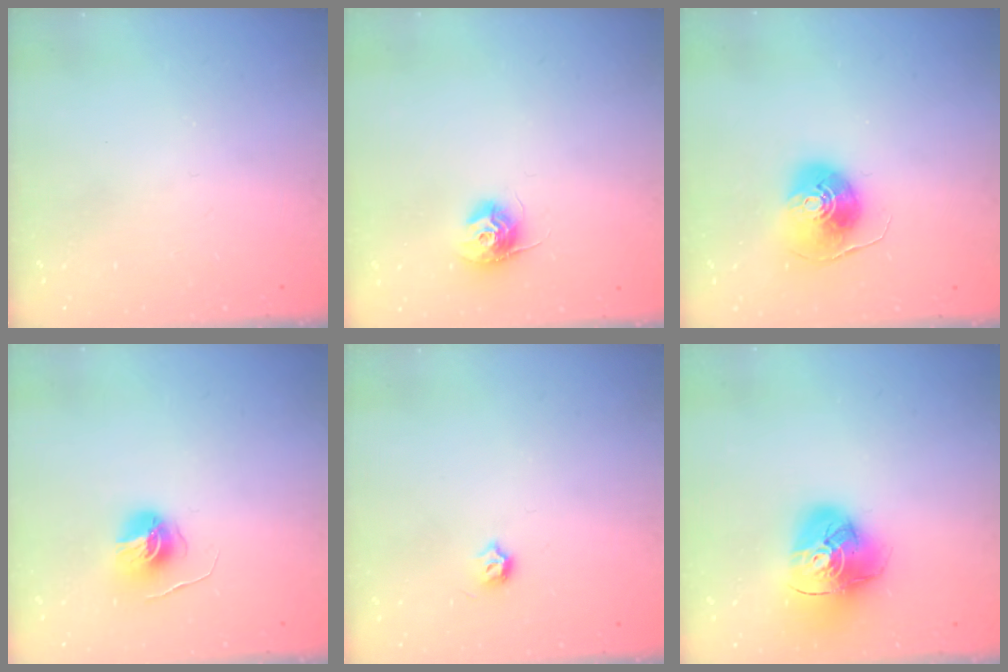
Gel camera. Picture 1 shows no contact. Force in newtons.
{"total": 10.6, "press": 10.6, "slide": 0.7}
{"total": 8.8, "press": 8.8, "slide": 0.6}
{"total": 6.7, "press": 6.7, "slide": 0.4}
{"total": 4.0, "press": 3.9, "slide": 0.7}
{"total": 13.8, "press": 13.7, "slide": 1.4}